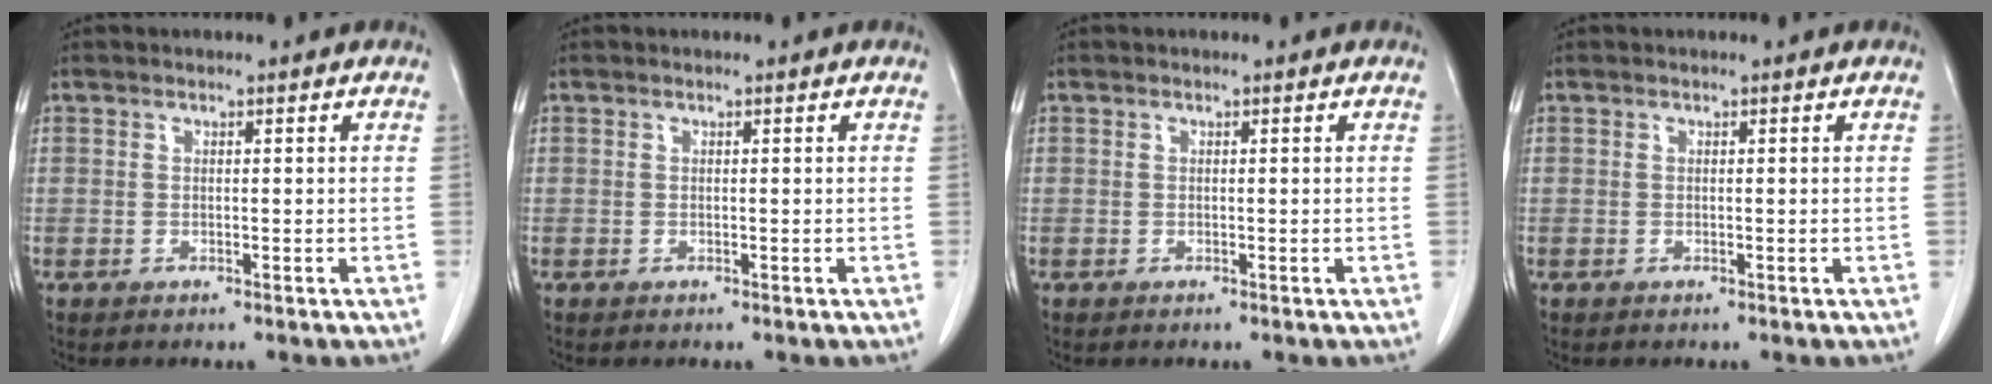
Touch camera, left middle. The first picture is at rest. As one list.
[{"total": 0.0}, {"total": 0.0}, {"total": 0.0}]